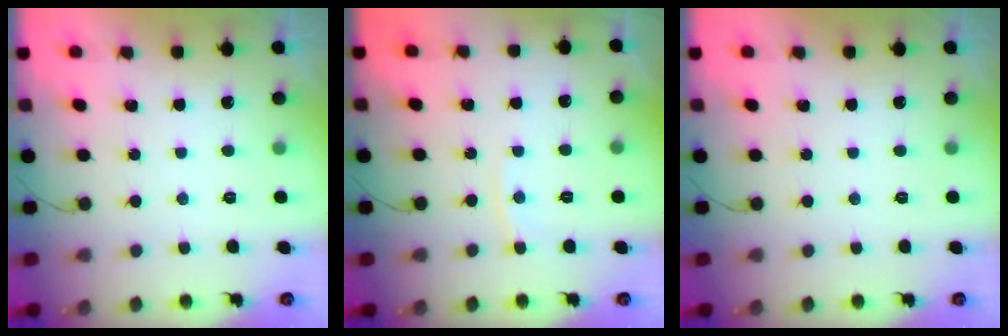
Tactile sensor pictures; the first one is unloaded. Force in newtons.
{"total": 3.9, "press": 3.9, "slide": 0.5}
{"total": 0.0}